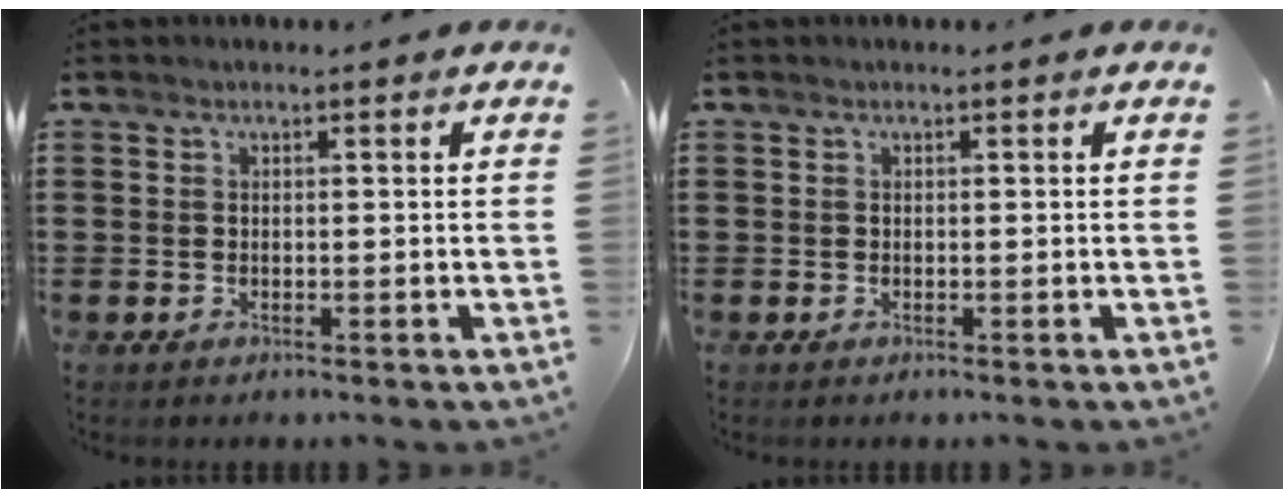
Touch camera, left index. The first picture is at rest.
{"total": 0.0}